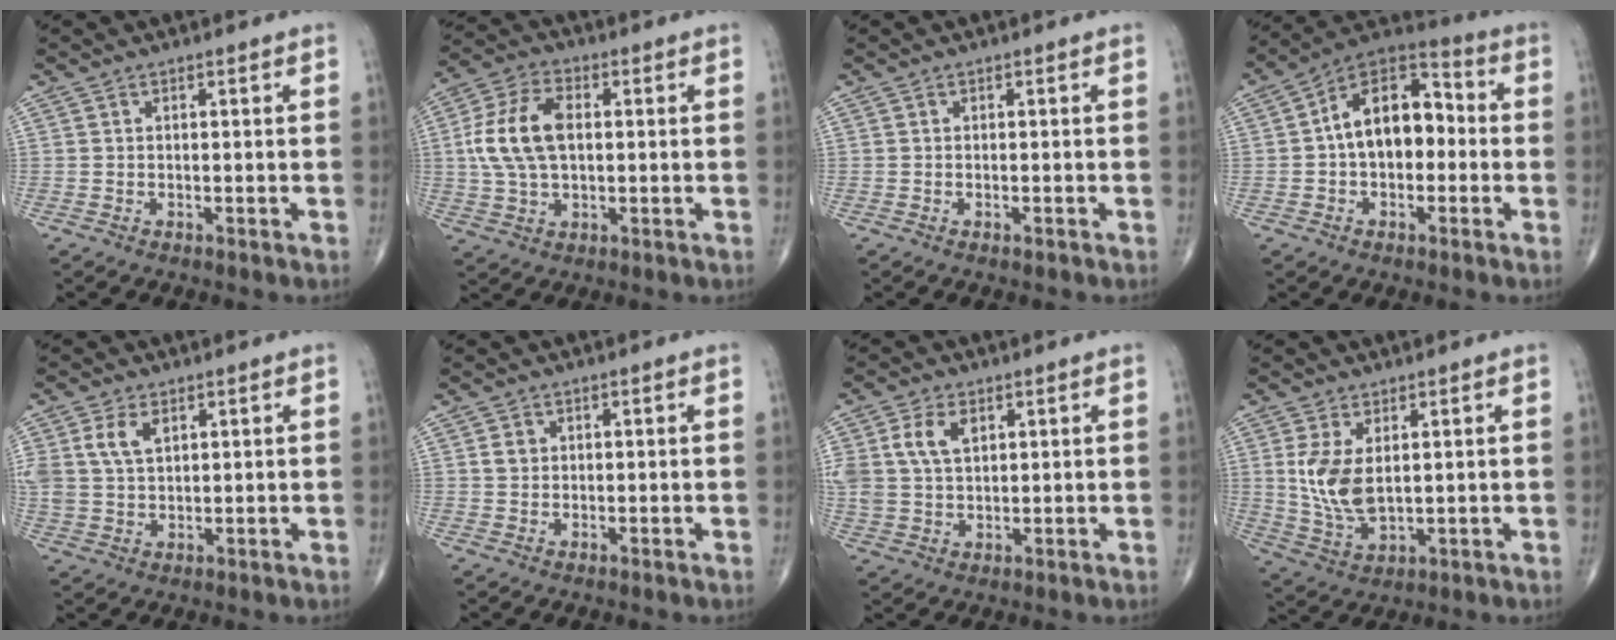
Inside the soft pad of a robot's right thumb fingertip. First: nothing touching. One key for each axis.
{"total": 12.2, "fx": 1.2, "fy": 7.2, "fz": 9.8, "tx": -0.199, "ty": 0.015, "tz": 0.021}
{"total": 0.5, "fx": -0.3, "fy": 0.1, "fz": 0.4, "tx": -0.010, "ty": -0.002, "tz": -0.004}
{"total": 13.8, "fx": -0.2, "fy": 8.7, "fz": 10.7, "tx": -0.140, "ty": 0.045, "tz": -0.020}
{"total": 6.8, "fx": 2.6, "fy": 4.1, "fz": 4.7, "tx": -0.096, "ty": -0.003, "tz": 0.057}
{"total": 1.9, "fx": 0.5, "fy": 1.6, "fz": 0.9, "tx": -0.010, "ty": 0.000, "tz": 0.009}
{"total": 8.5, "fx": 2.9, "fy": 5.5, "fz": 5.9, "tx": -0.120, "ty": 0.000, "tz": 0.061}
{"total": 8.8, "fx": 1.6, "fy": 4.7, "fz": 7.2, "tx": -0.147, "ty": -0.015, "tz": 0.046}